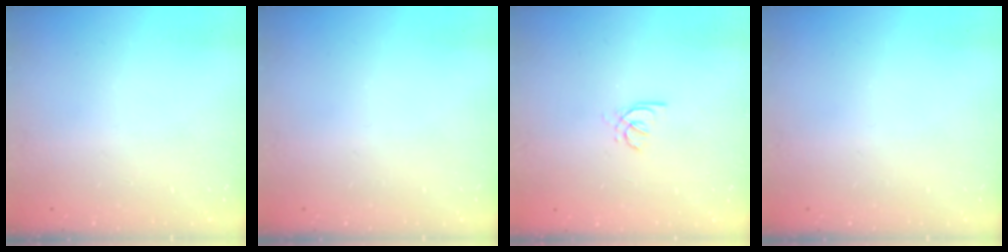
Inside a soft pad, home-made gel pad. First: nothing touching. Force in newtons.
{"total": 0.0}
{"total": 1.4, "press": 1.3, "slide": 0.4}
{"total": 0.0}